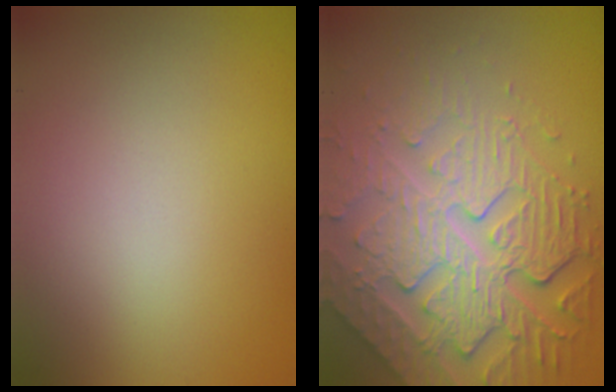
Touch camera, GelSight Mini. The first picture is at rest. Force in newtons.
{"total": 6.8, "press": 5.5, "slide": 4.0}